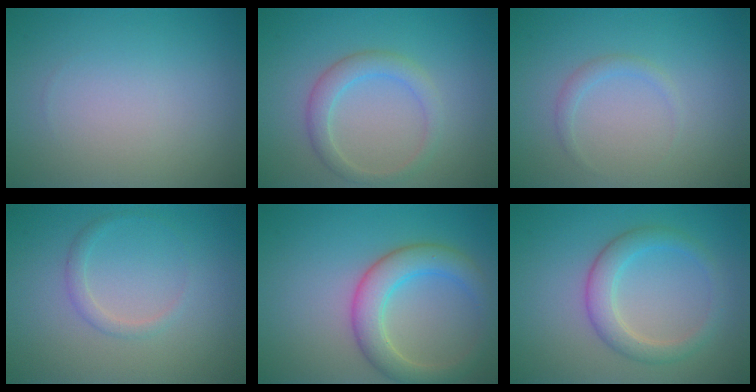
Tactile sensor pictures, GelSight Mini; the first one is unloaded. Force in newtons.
{"total": 2.6, "press": 2.5, "slide": 0.2}
{"total": 1.0, "press": 1.0, "slide": 0.1}
{"total": 1.2, "press": 1.2, "slide": 0.1}
{"total": 4.7, "press": 4.7, "slide": 0.5}
{"total": 3.1, "press": 3.1, "slide": 0.2}